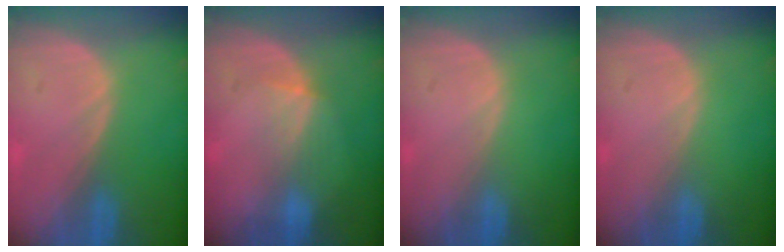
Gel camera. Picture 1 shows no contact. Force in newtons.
{"total": 3.4, "press": 3.2, "slide": 1.1}
{"total": 0.0}
{"total": 0.0}